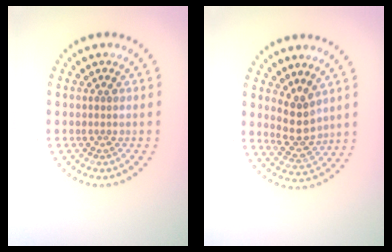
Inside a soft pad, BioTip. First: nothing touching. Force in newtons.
{"total": 2.9, "press": 2.5, "slide": 1.4}